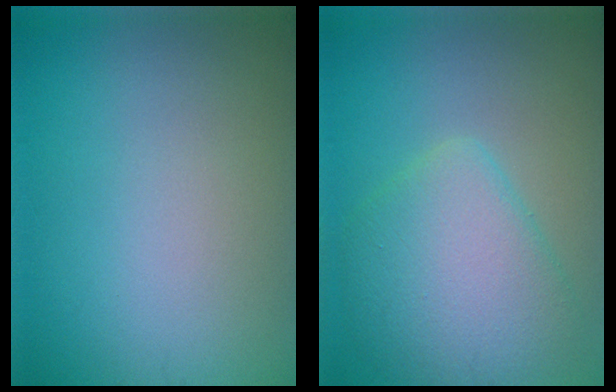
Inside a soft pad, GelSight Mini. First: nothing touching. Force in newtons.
{"total": 5.7, "press": 5.7, "slide": 0.2}